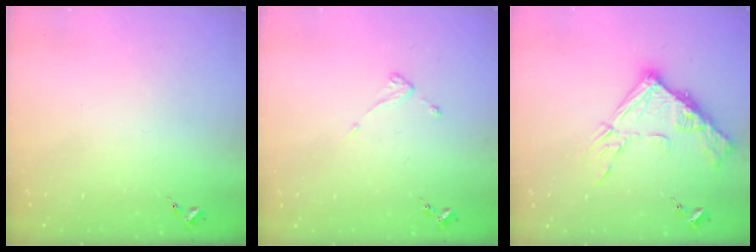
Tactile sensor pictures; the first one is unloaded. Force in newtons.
{"total": 3.8, "press": 3.7, "slide": 0.2}
{"total": 14.5, "press": 14.4, "slide": 1.6}